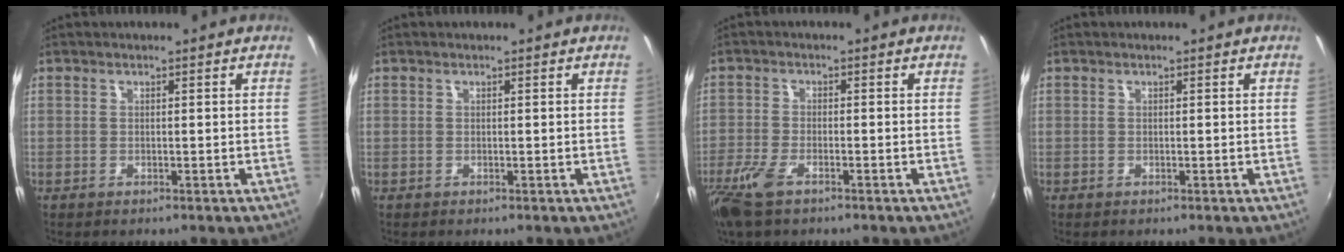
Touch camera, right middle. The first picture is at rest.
{"total": 0.0}
{"total": 6.7, "force": [-4.4, 2.4, 4.5], "torque": [-0.117, -0.018, -0.088]}
{"total": 0.0}